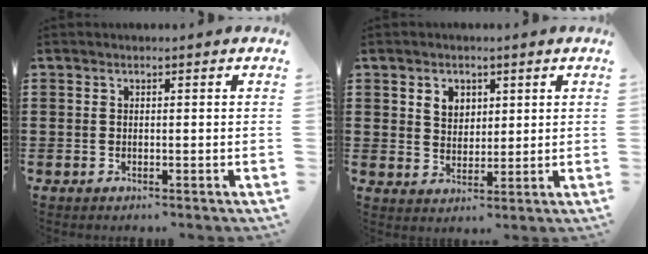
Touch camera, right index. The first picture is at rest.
{"total": 3.3, "force": [1.6, 2.7, 1.2], "torque": [-0.034, 0.011, 0.028]}